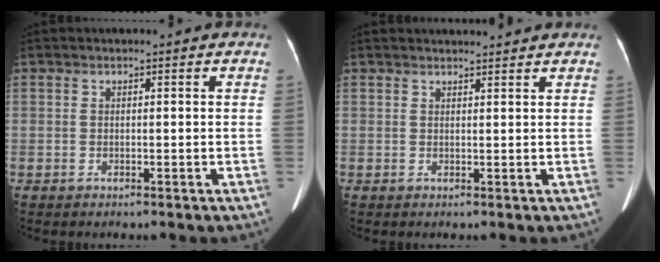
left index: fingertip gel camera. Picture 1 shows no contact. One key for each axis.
{"total": 4.7, "fx": 4.6, "fy": 0.3, "fz": 1.2, "tx": -0.010, "ty": 0.009, "tz": 0.051}